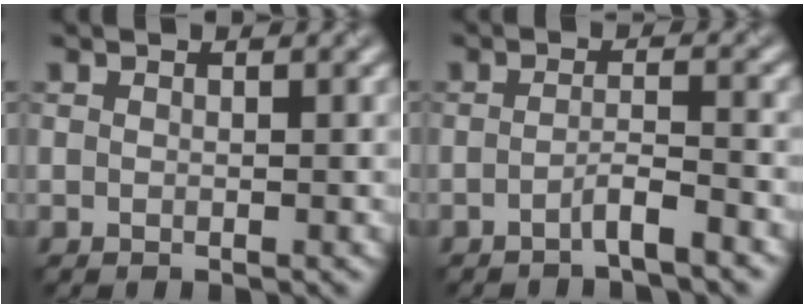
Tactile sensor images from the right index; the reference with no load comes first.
{"total": 2.5, "force": [-2.0, 0.1, 1.5], "torque": [-0.020, 0.012, -0.035]}